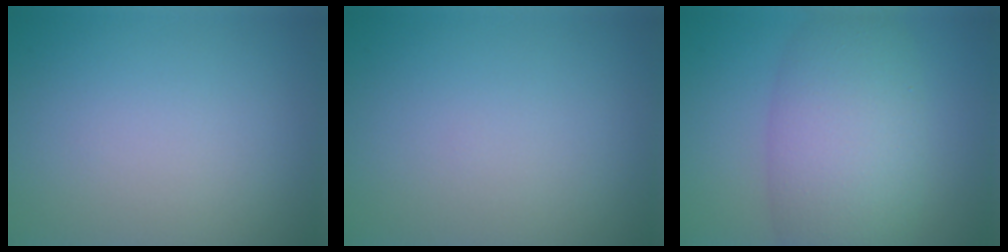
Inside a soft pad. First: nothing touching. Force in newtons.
{"total": 0.0}
{"total": 8.1, "press": 8.1, "slide": 0.3}